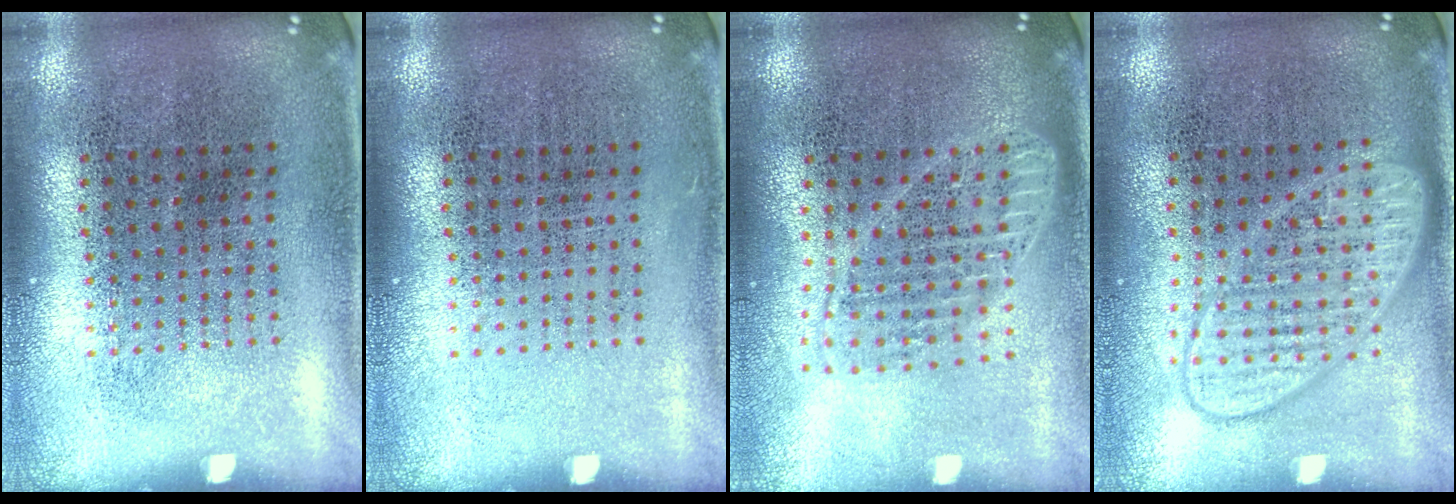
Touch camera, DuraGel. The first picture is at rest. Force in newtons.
{"total": 0.0}
{"total": 1.8, "press": 1.5, "slide": 0.9}
{"total": 2.9, "press": 2.9, "slide": 0.4}